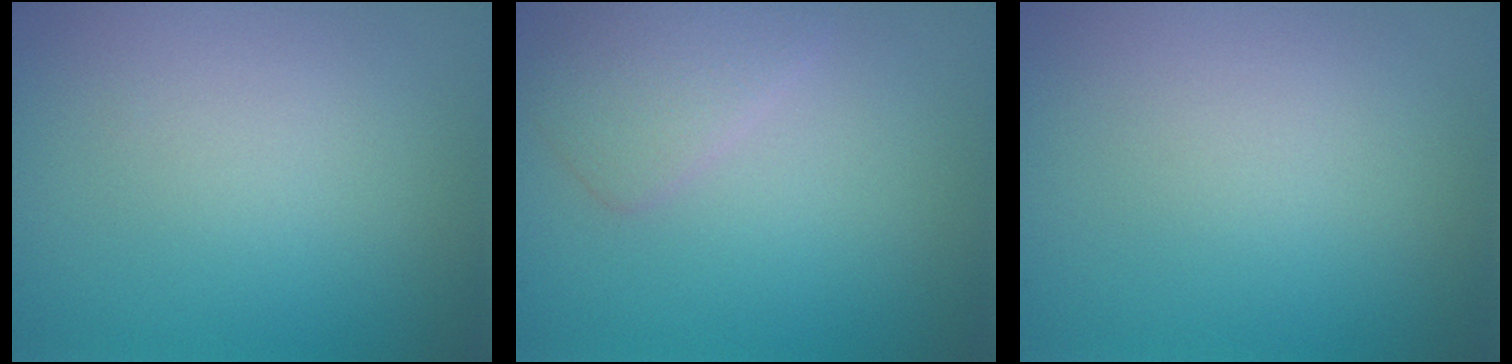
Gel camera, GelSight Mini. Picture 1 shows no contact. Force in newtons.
{"total": 2.4, "press": 2.4, "slide": 0.1}
{"total": 0.0}